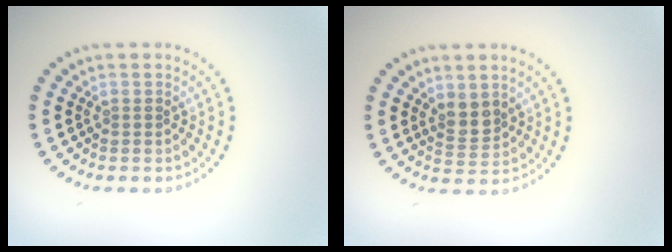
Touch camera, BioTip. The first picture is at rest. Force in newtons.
{"total": 2.0, "press": 1.8, "slide": 1.0}